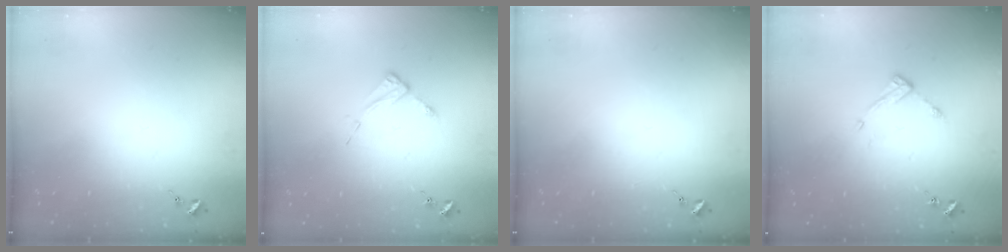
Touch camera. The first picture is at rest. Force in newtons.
{"total": 5.3, "press": 5.2, "slide": 0.1}
{"total": 0.0}
{"total": 7.9, "press": 7.9, "slide": 0.3}